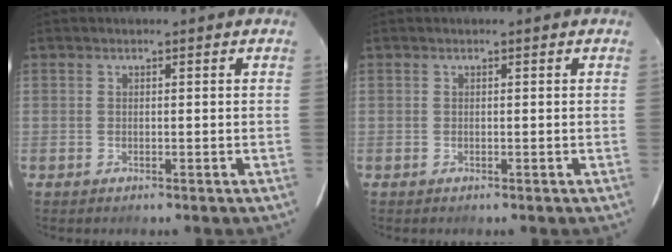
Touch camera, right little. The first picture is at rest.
{"total": 0.0}